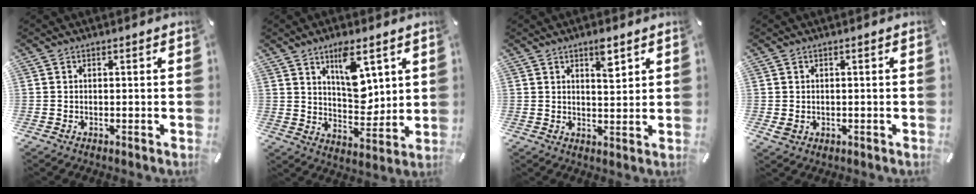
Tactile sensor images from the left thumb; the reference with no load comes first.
{"total": 11.3, "force": [5.7, 6.2, 7.6], "torque": [-0.105, -0.029, 0.098]}
{"total": 5.1, "force": [3.1, 1.9, 3.5], "torque": [-0.044, -0.017, 0.047]}
{"total": 1.6, "force": [-0.1, 1.4, 0.7], "torque": [-0.020, 0.001, -0.004]}